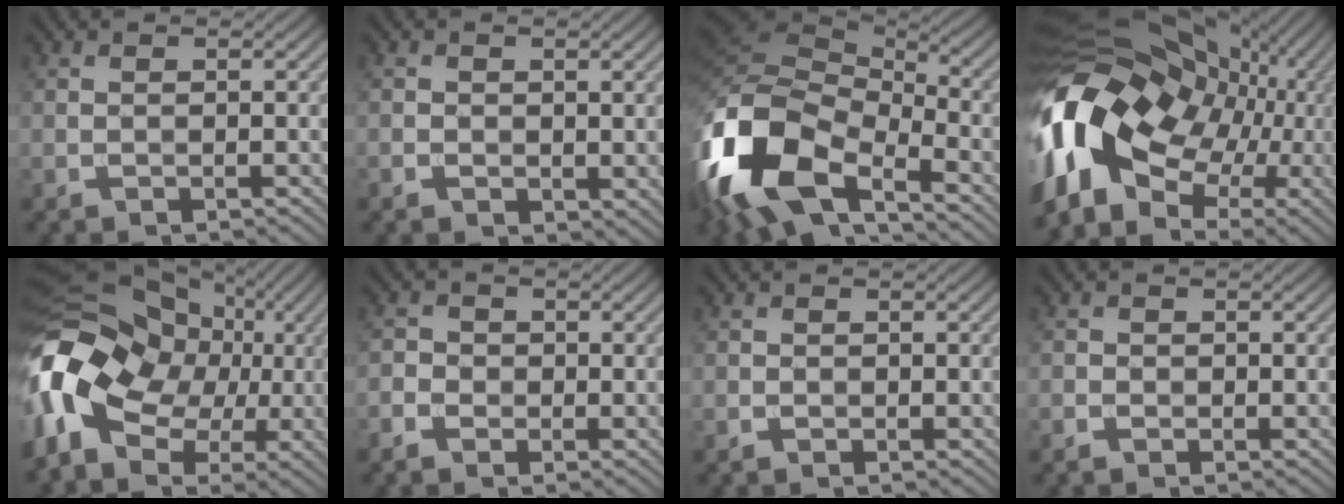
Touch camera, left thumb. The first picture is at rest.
{"total": 1.6, "force": [0.1, 1.4, 0.6], "torque": [-0.017, -0.009, 0.002]}
{"total": 16.7, "force": [-7.1, 8.7, 12.3], "torque": [-0.304, -0.015, -0.141]}
{"total": 17.5, "force": [-2.3, 12.8, 11.7], "torque": [-0.253, -0.008, -0.038]}
{"total": 15.3, "force": [-2.0, 11.7, 9.6], "torque": [-0.219, -0.008, -0.044]}
{"total": 2.5, "force": [-1.2, 2.1, 0.6], "torque": [-0.014, 0.000, -0.029]}
{"total": 0.6, "force": [-0.3, 0.5, 0.1], "torque": [-0.002, -0.003, -0.006]}
{"total": 1.1, "force": [-0.6, 0.9, 0.3], "torque": [-0.006, -0.001, -0.015]}